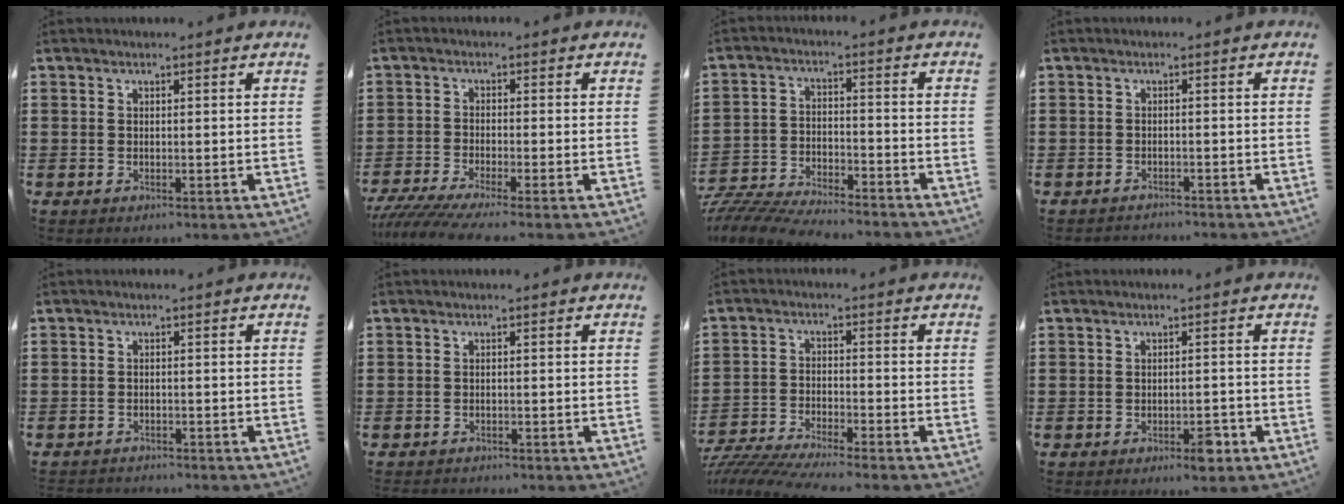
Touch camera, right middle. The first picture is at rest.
{"total": 3.8, "force": [-3.2, -0.3, 2.0], "torque": [-0.056, -0.022, -0.067]}
{"total": 6.9, "force": [-6.8, 0.5, 1.2], "torque": [-0.033, 0.002, -0.136]}
{"total": 1.4, "force": [-1.3, 0.1, -0.2], "torque": [-0.001, 0.002, -0.031]}
{"total": 1.6, "force": [-1.5, 0.1, -0.2], "torque": [-0.002, 0.001, -0.035]}
{"total": 1.0, "force": [-1.0, 0.1, -0.1], "torque": [-0.002, 0.001, -0.021]}
{"total": 5.9, "force": [-5.8, -0.2, 1.5], "torque": [-0.049, -0.016, -0.119]}
{"total": 2.7, "force": [-1.8, 0.9, 1.8], "torque": [-0.028, 0.002, -0.034]}